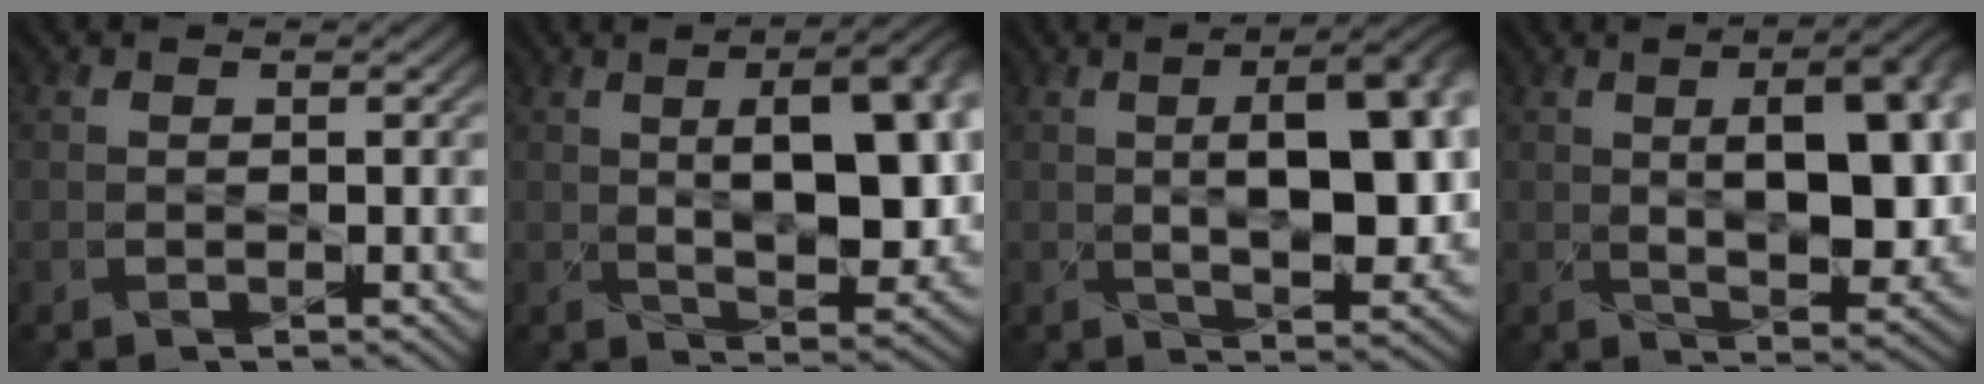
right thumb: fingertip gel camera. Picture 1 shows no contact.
{"total": 14.5, "force": [2.7, 6.2, 12.8], "torque": [-0.160, 0.024, 0.035]}
{"total": 12.7, "force": [1.7, 5.1, 11.5], "torque": [-0.145, 0.020, 0.011]}
{"total": 14.1, "force": [2.2, 6.1, 12.5], "torque": [-0.157, 0.022, 0.026]}